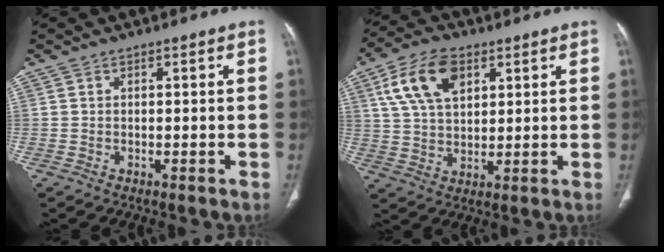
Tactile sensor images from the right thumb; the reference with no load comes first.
{"total": 12.1, "force": [5.1, 7.1, 8.4], "torque": [-0.149, -0.005, 0.096]}